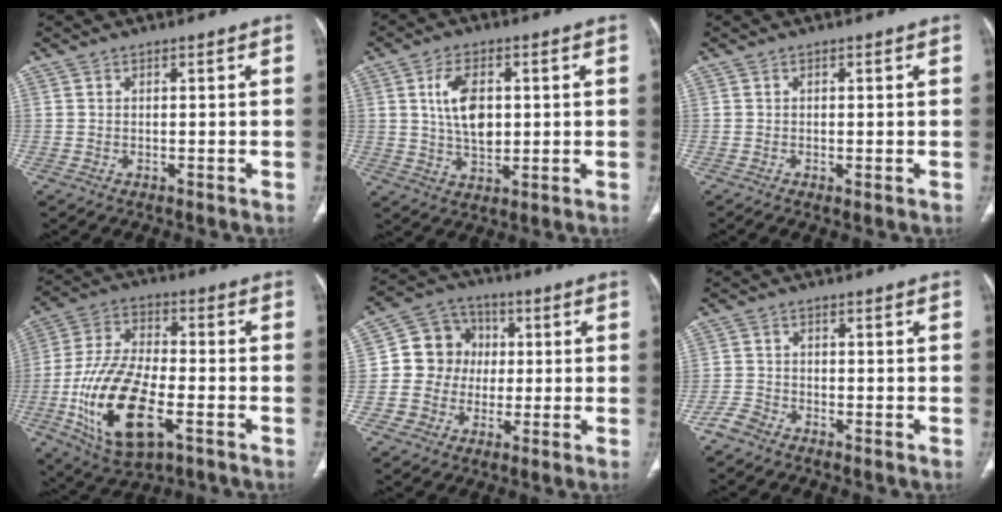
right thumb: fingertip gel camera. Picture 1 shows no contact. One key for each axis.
{"total": 8.5, "fx": 1.5, "fy": 5.0, "fz": 6.8, "tx": -0.111, "ty": -0.005, "tz": 0.031}
{"total": 0.8, "fx": -0.3, "fy": 0.1, "fz": 0.8, "tx": -0.018, "ty": -0.006, "tz": -0.008}
{"total": 19.6, "fx": -6.3, "fy": 9.0, "fz": 16.3, "tx": -0.319, "ty": 0.010, "tz": -0.105}
{"total": 11.5, "fx": 0.3, "fy": 10.8, "fz": 3.8, "tx": -0.024, "ty": 0.025, "tz": 0.002}
{"total": 2.5, "fx": -2.2, "fy": 1.0, "fz": 0.5, "tx": -0.010, "ty": 0.000, "tz": -0.051}